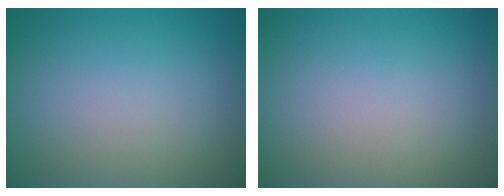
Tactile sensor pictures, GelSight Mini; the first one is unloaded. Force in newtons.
{"total": 0.0}